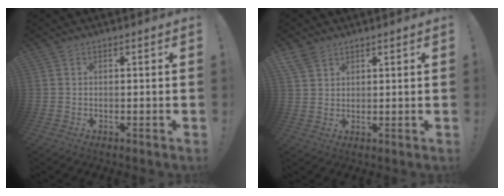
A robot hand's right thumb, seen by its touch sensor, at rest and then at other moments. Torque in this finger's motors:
{"motor_torque": [-0.06, 0.06, -0.03, 0.05, 0.02]}